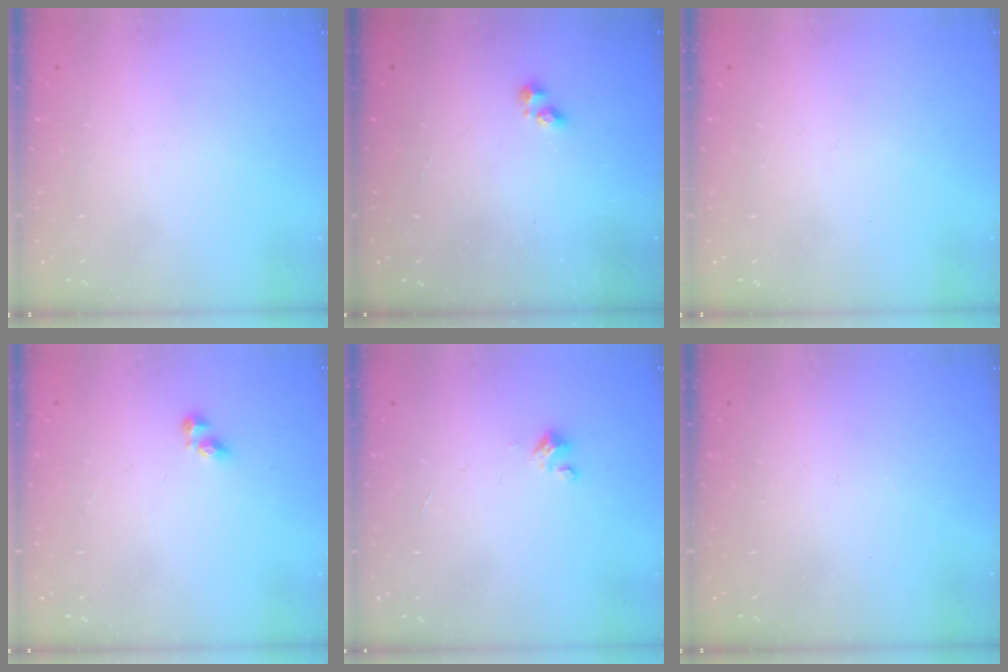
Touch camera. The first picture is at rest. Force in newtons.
{"total": 3.3, "press": 3.2, "slide": 0.5}
{"total": 0.0}
{"total": 3.6, "press": 3.6, "slide": 0.5}
{"total": 2.0, "press": 2.0, "slide": 0.2}
{"total": 0.0}